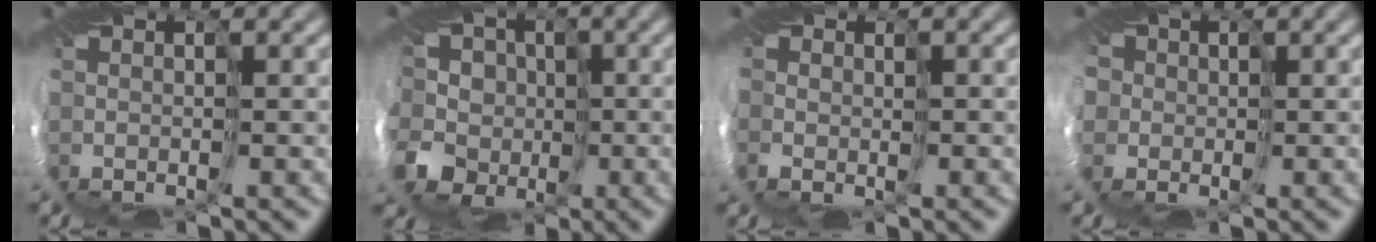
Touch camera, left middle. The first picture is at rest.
{"total": 9.3, "force": [-0.8, 8.4, 3.9], "torque": [-0.101, 0.022, -0.065]}
{"total": 1.6, "force": [-0.6, 1.5, -0.2], "torque": [0.002, -0.005, -0.012]}
{"total": 4.9, "force": [0.1, 4.8, 1.1], "torque": [-0.052, 0.016, -0.040]}